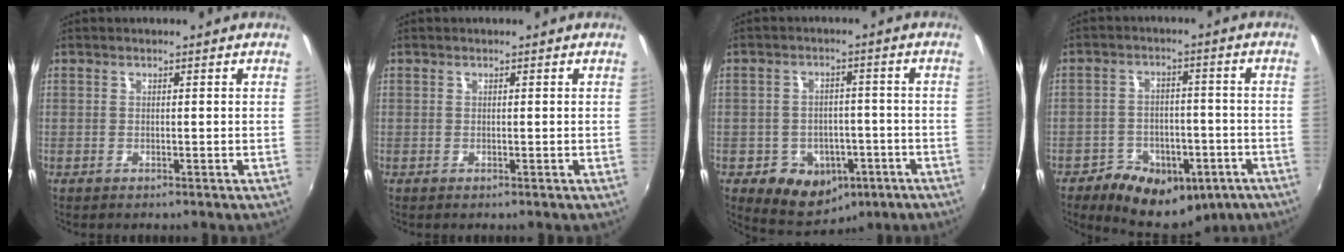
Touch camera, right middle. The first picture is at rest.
{"total": 0.0}
{"total": 11.2, "force": [-5.1, 8.8, 4.7], "torque": [-0.110, 0.016, -0.046]}
{"total": 16.9, "force": [-10.0, 10.5, 8.7], "torque": [-0.182, 0.010, -0.131]}